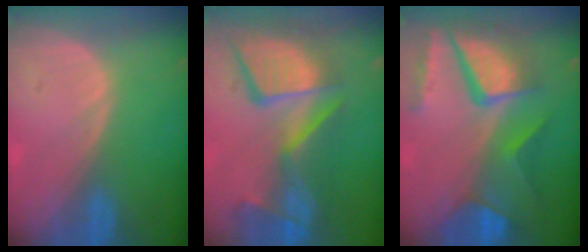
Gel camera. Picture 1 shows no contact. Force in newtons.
{"total": 13.6, "press": 11.2, "slide": 7.7}
{"total": 11.3, "press": 9.4, "slide": 6.4}